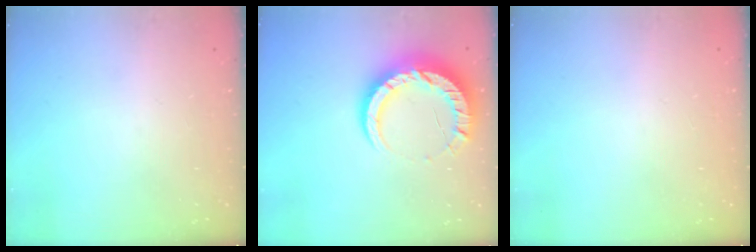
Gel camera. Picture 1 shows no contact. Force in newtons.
{"total": 13.4, "press": 13.4, "slide": 1.1}
{"total": 2.5, "press": 2.5, "slide": 0.2}